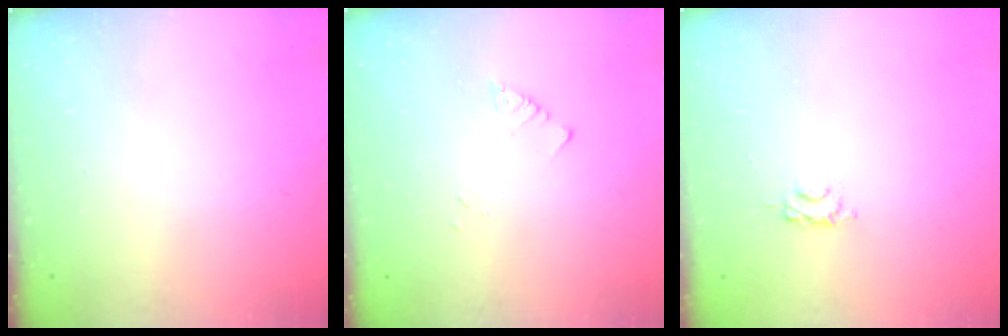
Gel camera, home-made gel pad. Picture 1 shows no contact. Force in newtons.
{"total": 1.8, "press": 1.8, "slide": 0.2}
{"total": 3.1, "press": 3.0, "slide": 0.5}